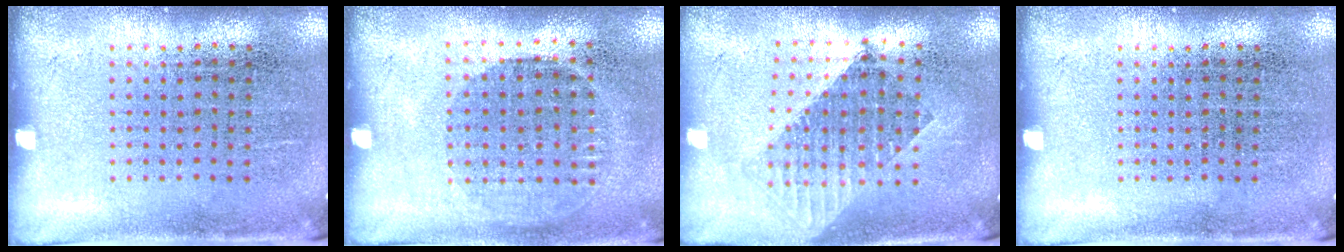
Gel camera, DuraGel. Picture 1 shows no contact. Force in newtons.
{"total": 1.0, "press": 0.9, "slide": 0.4}
{"total": 1.6, "press": 1.3, "slide": 0.8}
{"total": 0.0}